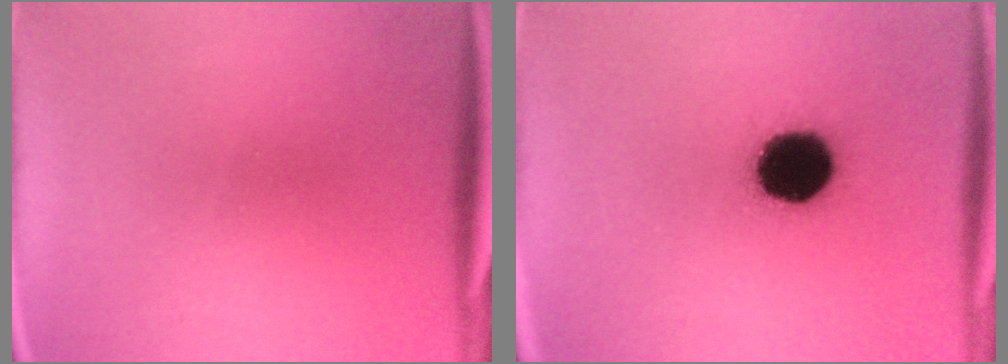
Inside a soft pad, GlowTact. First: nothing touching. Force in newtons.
{"total": 17.0}